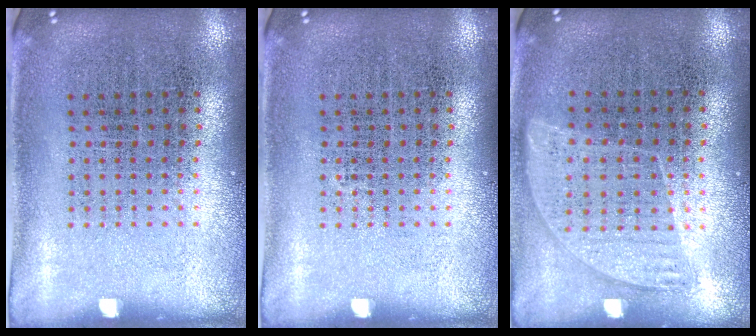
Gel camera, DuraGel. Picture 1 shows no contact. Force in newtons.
{"total": 0.0}
{"total": 0.9, "press": 0.8, "slide": 0.3}